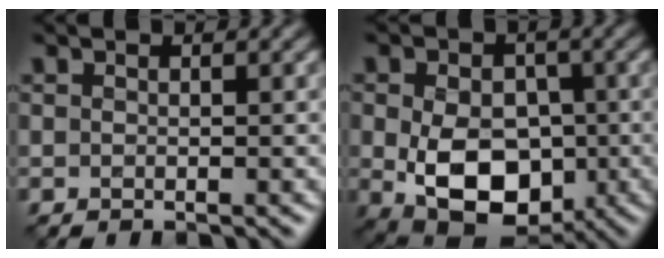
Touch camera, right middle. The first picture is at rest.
{"total": 9.4, "force": [-1.6, 6.5, 6.6], "torque": [-0.120, -0.026, -0.023]}